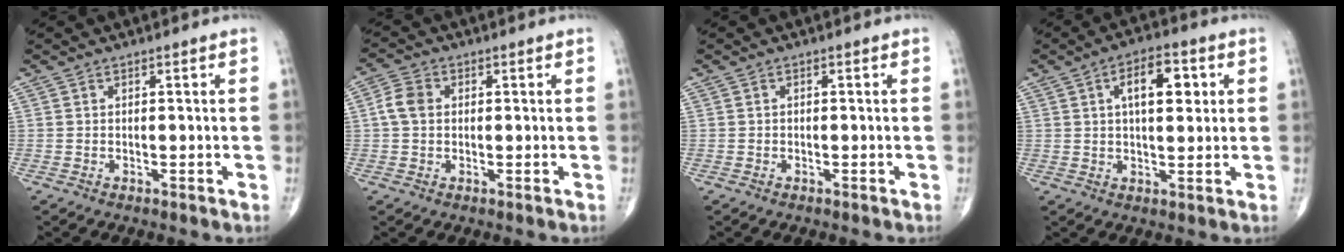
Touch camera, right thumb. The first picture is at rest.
{"total": 4.2, "force": [0.3, 3.2, 2.7], "torque": [-0.052, 0.011, 0.000]}
{"total": 0.0}
{"total": 8.7, "force": [2.4, 4.1, 7.3], "torque": [-0.089, 0.003, 0.032]}